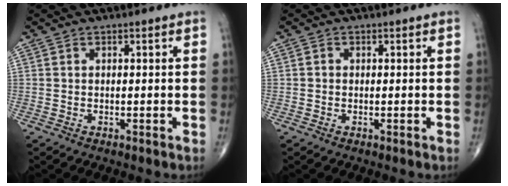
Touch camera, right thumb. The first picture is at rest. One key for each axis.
{"total": 0.6, "fx": -0.1, "fy": 0.6, "fz": 0.2, "tx": 0.001, "ty": 0.002, "tz": -0.002}